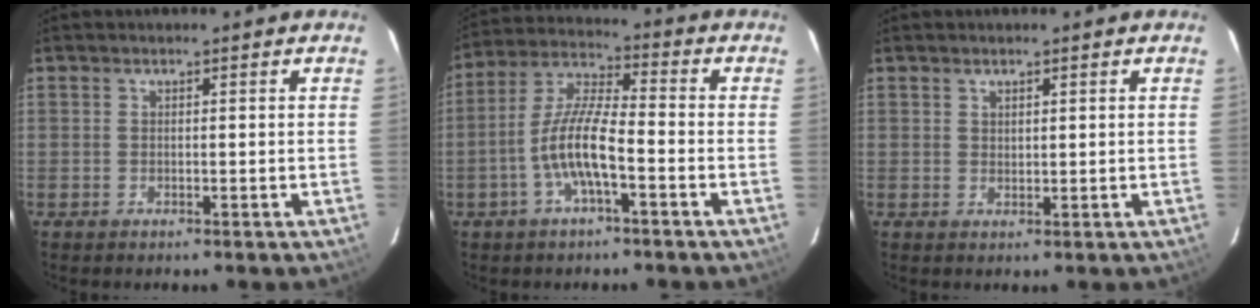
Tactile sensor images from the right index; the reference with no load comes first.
{"total": 9.9, "force": [-3.9, 2.1, 8.9], "torque": [-0.190, 0.005, -0.076]}
{"total": 1.1, "force": [0.9, 0.6, 0.4], "torque": [-0.004, 0.001, 0.016]}